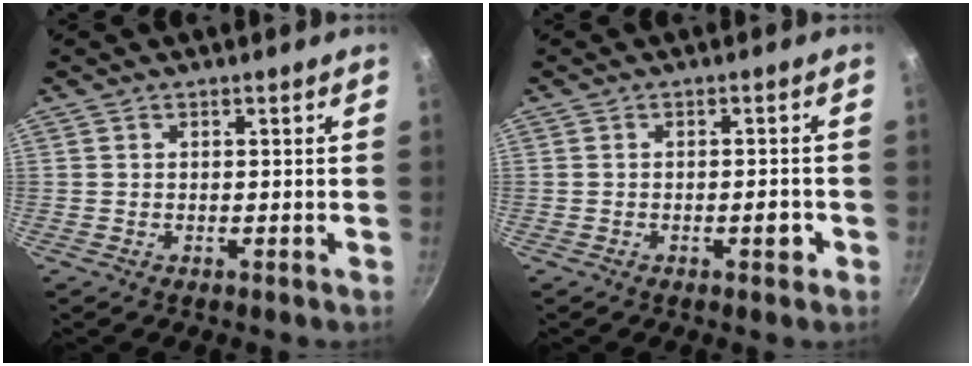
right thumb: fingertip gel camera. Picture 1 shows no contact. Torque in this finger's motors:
{"motor_torque": [2.76, 2.25, 0.33, -0.19, -0.06]}